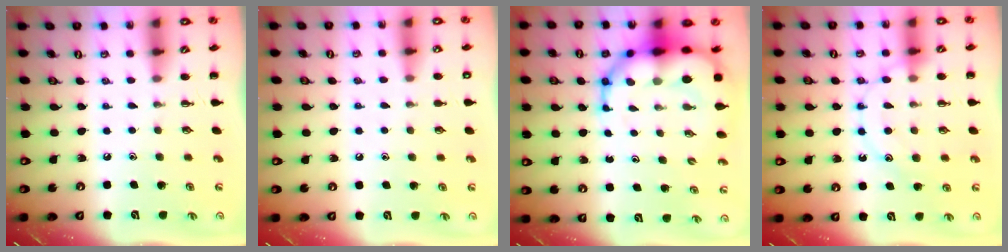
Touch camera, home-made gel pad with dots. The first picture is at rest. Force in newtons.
{"total": 6.4, "press": 6.2, "slide": 1.7}
{"total": 13.4, "press": 12.9, "slide": 3.6}
{"total": 12.0, "press": 12.0, "slide": 0.9}